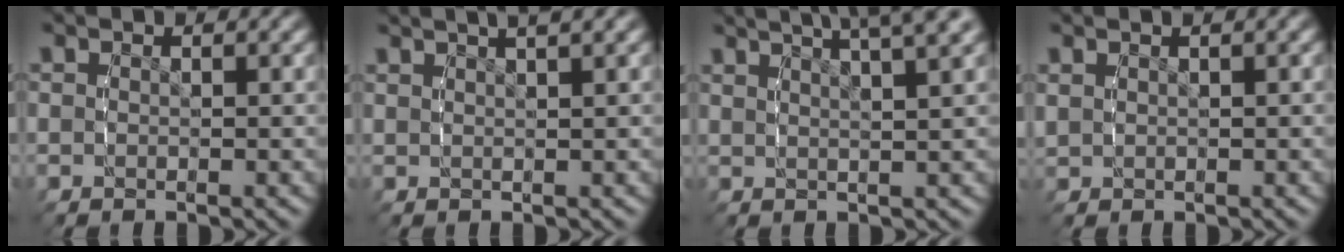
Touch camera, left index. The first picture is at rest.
{"total": 3.8, "force": [2.9, 0.9, 2.3], "torque": [-0.031, 0.015, 0.043]}
{"total": 8.2, "force": [5.7, 3.2, 4.9], "torque": [-0.060, 0.026, 0.076]}
{"total": 1.3, "force": [0.9, 0.8, 0.6], "torque": [-0.010, 0.009, 0.016]}